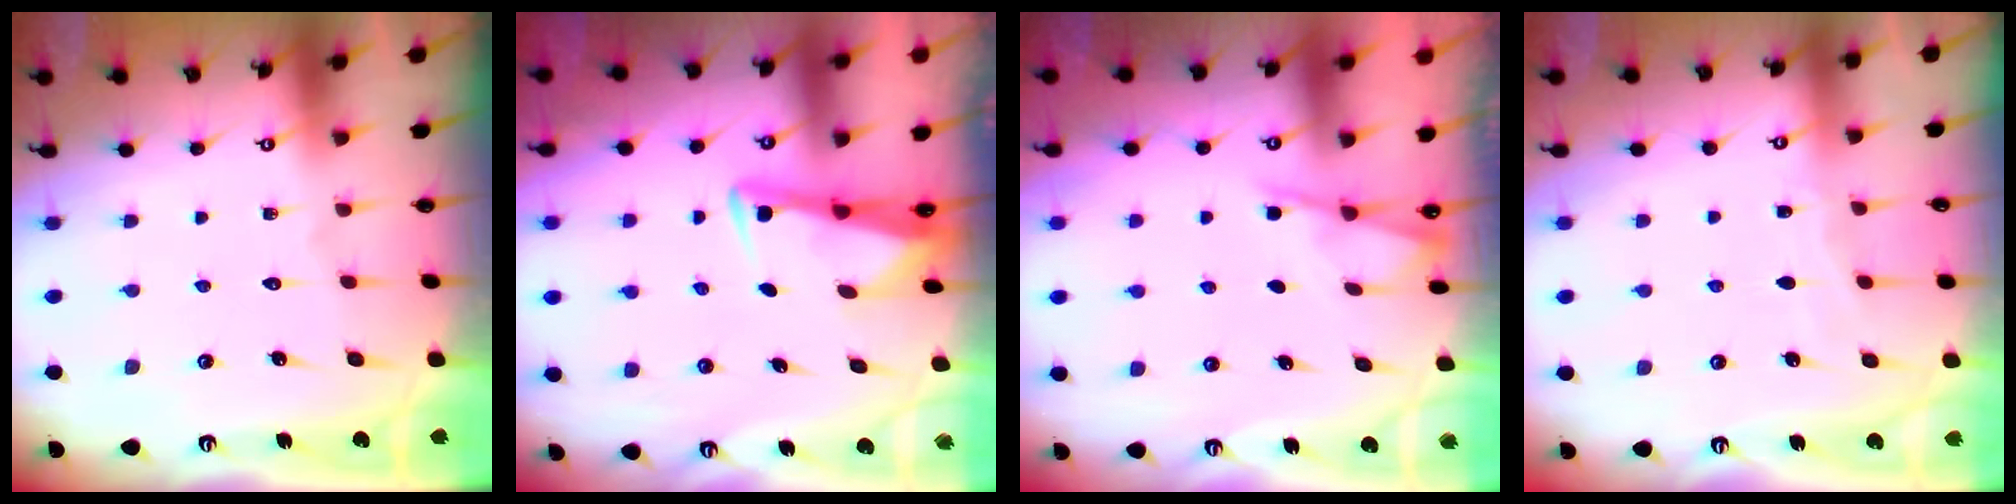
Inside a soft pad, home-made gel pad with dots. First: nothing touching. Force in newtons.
{"total": 3.4, "press": 3.4, "slide": 0.4}
{"total": 2.4, "press": 2.4, "slide": 0.5}
{"total": 3.3, "press": 3.3, "slide": 0.5}